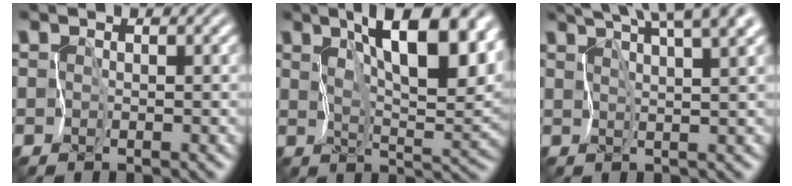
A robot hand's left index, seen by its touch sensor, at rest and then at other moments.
{"total": 11.5, "force": [5.7, 4.1, 9.1], "torque": [-0.133, 0.001, 0.084]}
{"total": 10.1, "force": [7.2, 3.0, 6.5], "torque": [-0.100, 0.033, 0.089]}